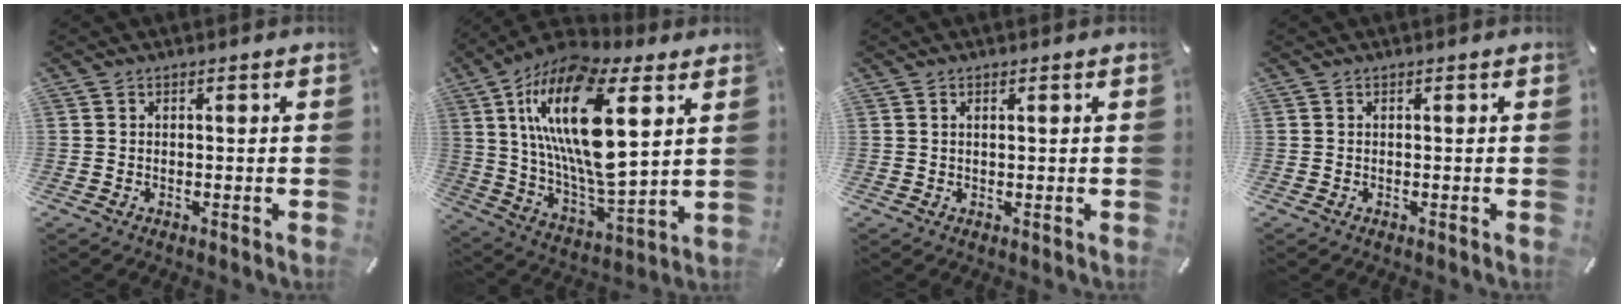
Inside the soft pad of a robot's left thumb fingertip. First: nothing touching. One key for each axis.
{"total": 24.4, "fx": 9.3, "fy": 9.8, "fz": 20.3, "tx": -0.430, "ty": -0.049, "tz": 0.150}
{"total": 0.8, "fx": 0.3, "fy": 0.2, "fz": 0.7, "tx": -0.012, "ty": 0.002, "tz": 0.005}
{"total": 0.0}